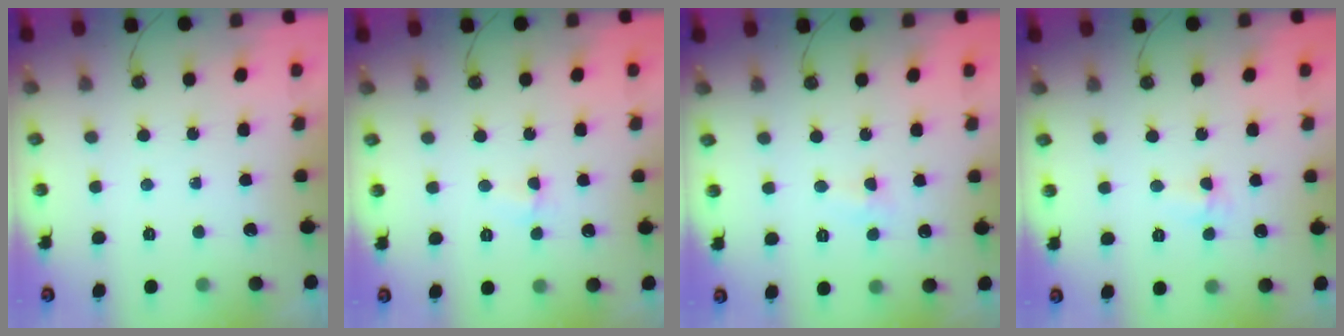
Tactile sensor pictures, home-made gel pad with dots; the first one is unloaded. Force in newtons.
{"total": 2.3, "press": 2.2, "slide": 0.5}
{"total": 2.4, "press": 2.4, "slide": 0.5}
{"total": 3.4, "press": 3.4, "slide": 0.5}